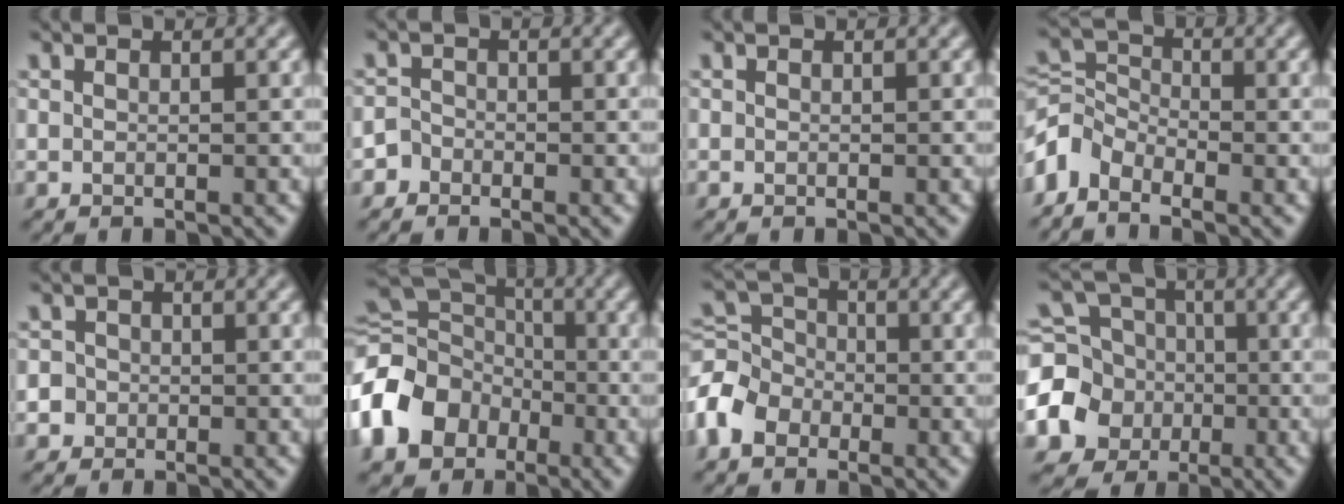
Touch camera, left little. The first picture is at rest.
{"total": 1.6, "force": [-1.1, 1.1, 0.1], "torque": [0.012, 0.005, -0.029]}
{"total": 0.0}
{"total": 3.9, "force": [-2.8, 2.3, 1.4], "torque": [-0.030, 0.005, -0.073]}
{"total": 3.2, "force": [-1.0, 3.0, 0.7], "torque": [0.007, 0.013, -0.038]}
{"total": 13.8, "force": [-5.0, 11.1, 6.6], "torque": [-0.163, -0.012, -0.116]}
{"total": 5.7, "force": [-2.7, 4.3, 2.5], "torque": [-0.059, 0.013, -0.079]}
{"total": 10.6, "force": [-2.7, 9.6, 3.7], "torque": [-0.097, -0.013, -0.071]}